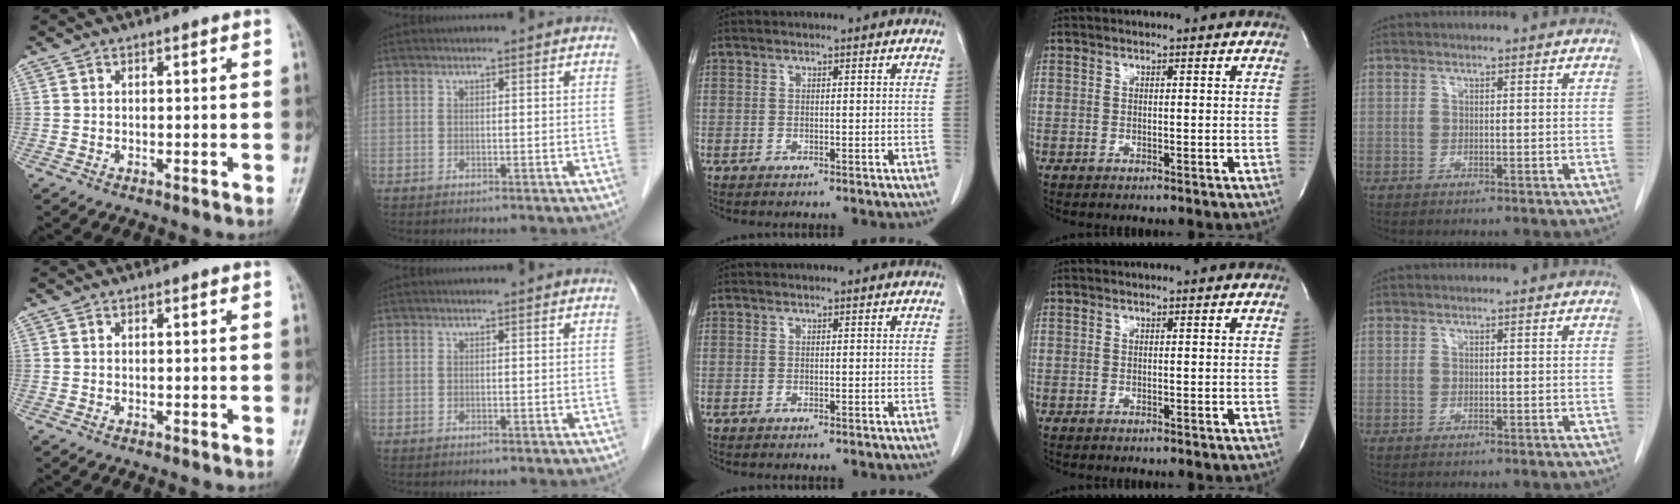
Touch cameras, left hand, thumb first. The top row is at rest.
{}